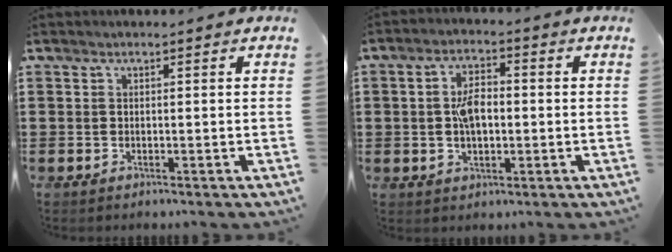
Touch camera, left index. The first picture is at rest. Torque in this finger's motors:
{"motor_torque": [1.19, 0.42, 0.33, 0.11]}